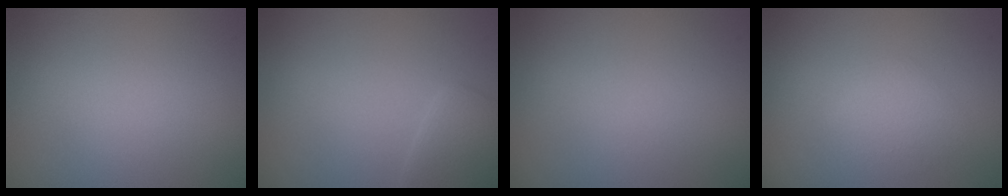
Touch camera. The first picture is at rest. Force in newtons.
{"total": 2.3, "press": 2.3, "slide": 0.1}
{"total": 0.0}
{"total": 1.7, "press": 1.7, "slide": 0.1}